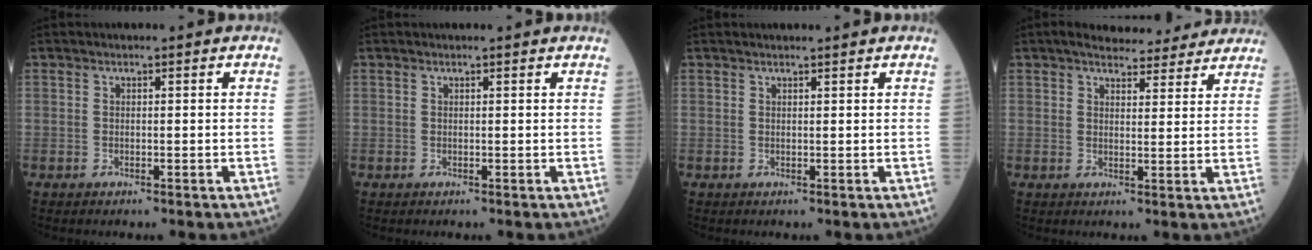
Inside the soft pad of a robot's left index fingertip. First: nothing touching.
{"total": 1.2, "force": [1.2, -0.1, 0.3], "torque": [-0.008, 0.003, 0.015]}
{"total": 2.3, "force": [2.2, 0.0, 0.8], "torque": [-0.008, 0.014, 0.029]}
{"total": 11.4, "force": [10.2, 3.1, 3.8], "torque": [-0.033, 0.013, 0.118]}